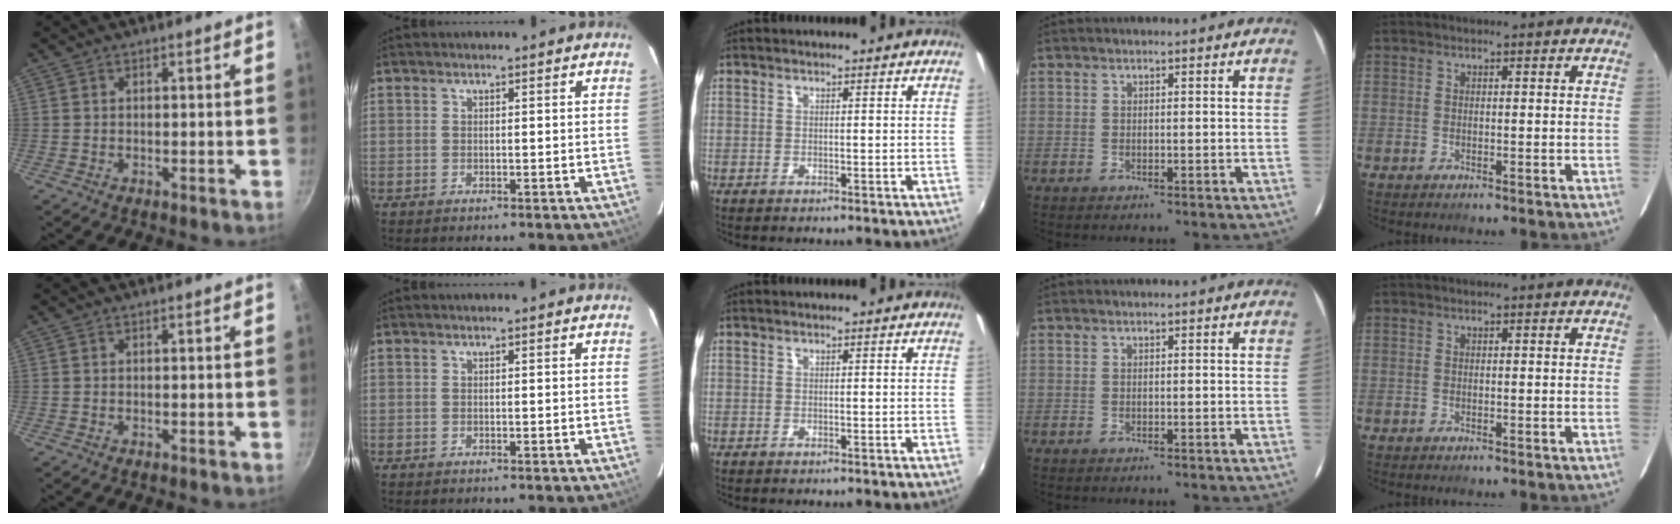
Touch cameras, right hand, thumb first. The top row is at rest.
{}